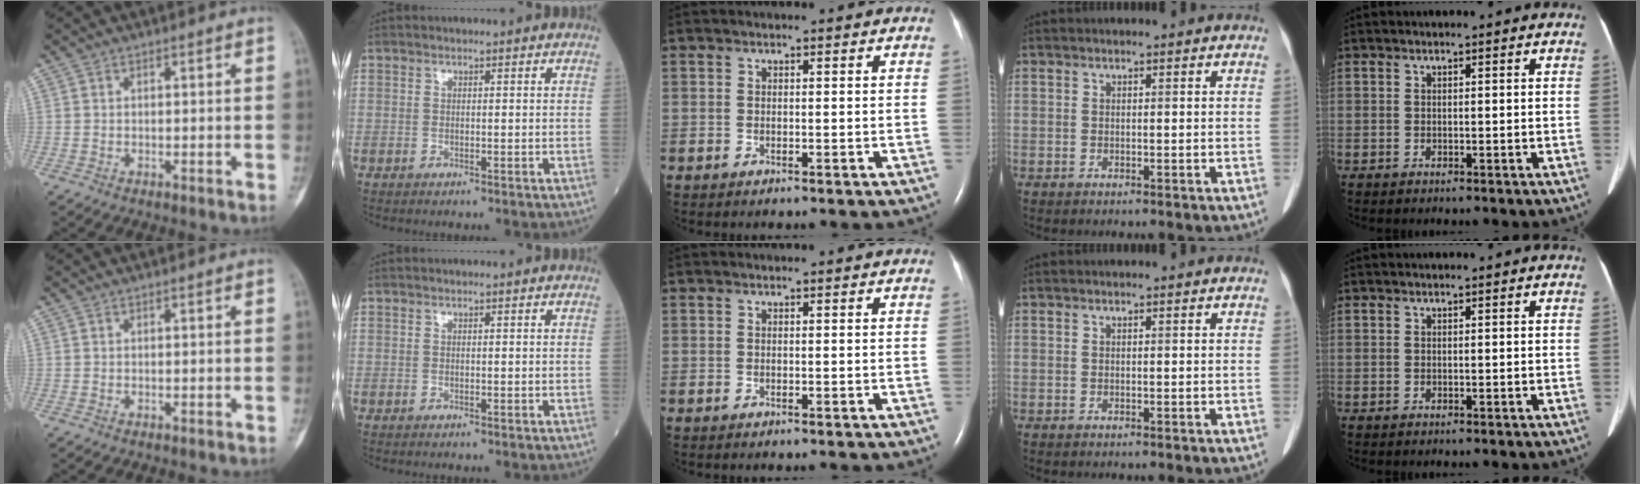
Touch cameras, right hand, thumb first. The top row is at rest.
{}